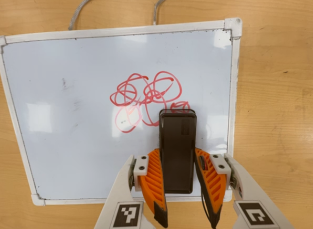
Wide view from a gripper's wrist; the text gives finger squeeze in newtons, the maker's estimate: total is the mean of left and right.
{"total": 4.3, "left": 2.8, "right": 5.7}